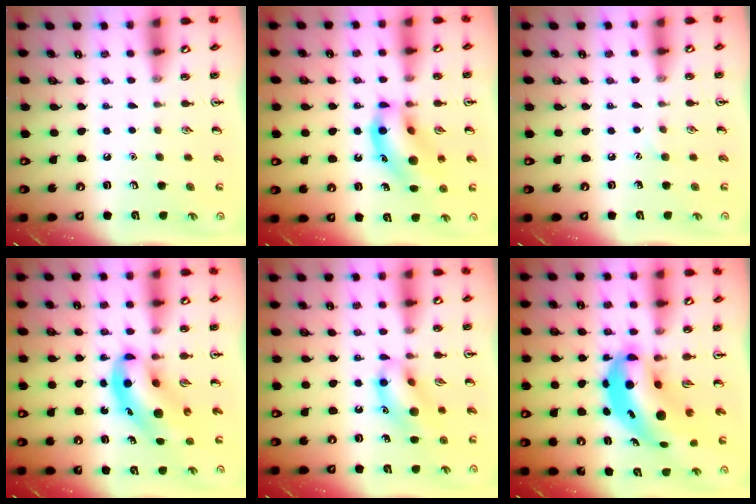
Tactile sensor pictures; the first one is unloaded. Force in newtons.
{"total": 14.9, "press": 14.5, "slide": 3.2}
{"total": 3.6, "press": 3.4, "slide": 1.1}
{"total": 8.9, "press": 8.5, "slide": 2.6}
{"total": 13.1, "press": 13.1, "slide": 1.3}
{"total": 9.2, "press": 8.9, "slide": 2.5}